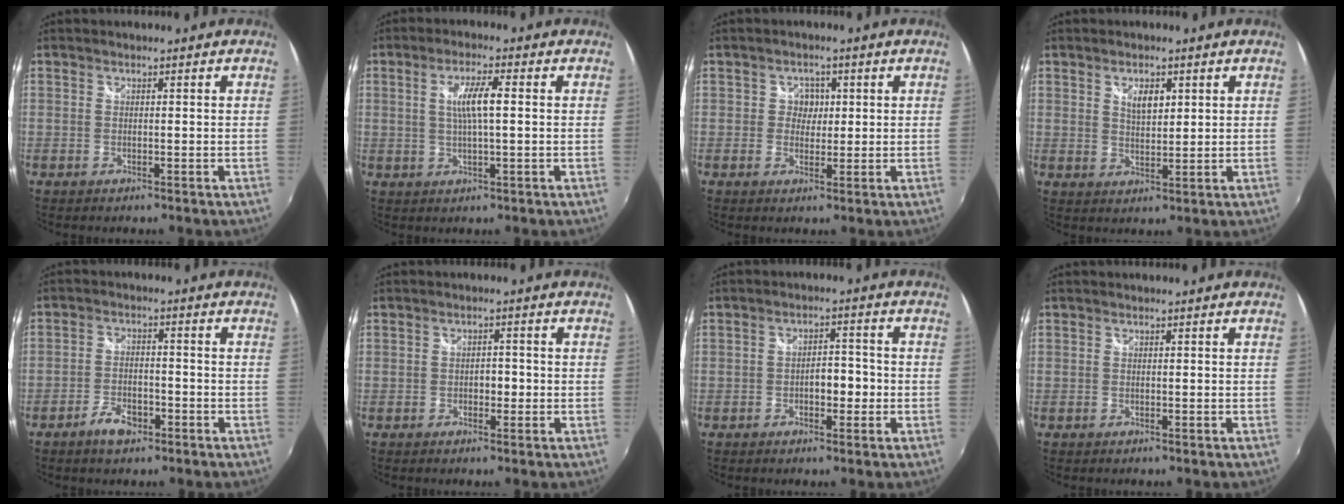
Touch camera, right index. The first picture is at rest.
{"total": 5.5, "force": [0.6, 0.7, 5.4], "torque": [-0.099, 0.001, 0.013]}
{"total": 2.8, "force": [0.3, 2.7, 0.6], "torque": [-0.005, 0.008, 0.000]}
{"total": 4.0, "force": [1.8, 2.1, 3.0], "torque": [-0.047, 0.002, 0.030]}
{"total": 5.3, "force": [-3.3, 2.4, 3.3], "torque": [-0.075, 0.002, -0.056]}
{"total": 2.0, "force": [-0.5, 1.3, 1.4], "torque": [-0.021, 0.005, -0.008]}
{"total": 4.2, "force": [-1.2, 2.1, 3.4], "torque": [-0.056, 0.008, -0.015]}
{"total": 0.0}